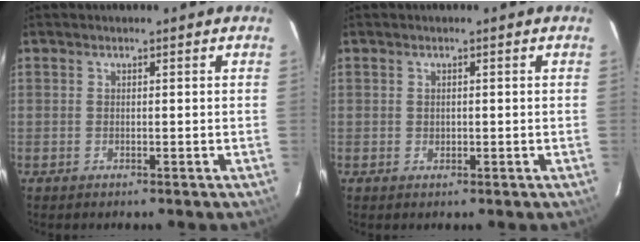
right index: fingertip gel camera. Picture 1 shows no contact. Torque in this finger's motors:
{"motor_torque": [-0.01, 0.04, -0.02, 0.00]}